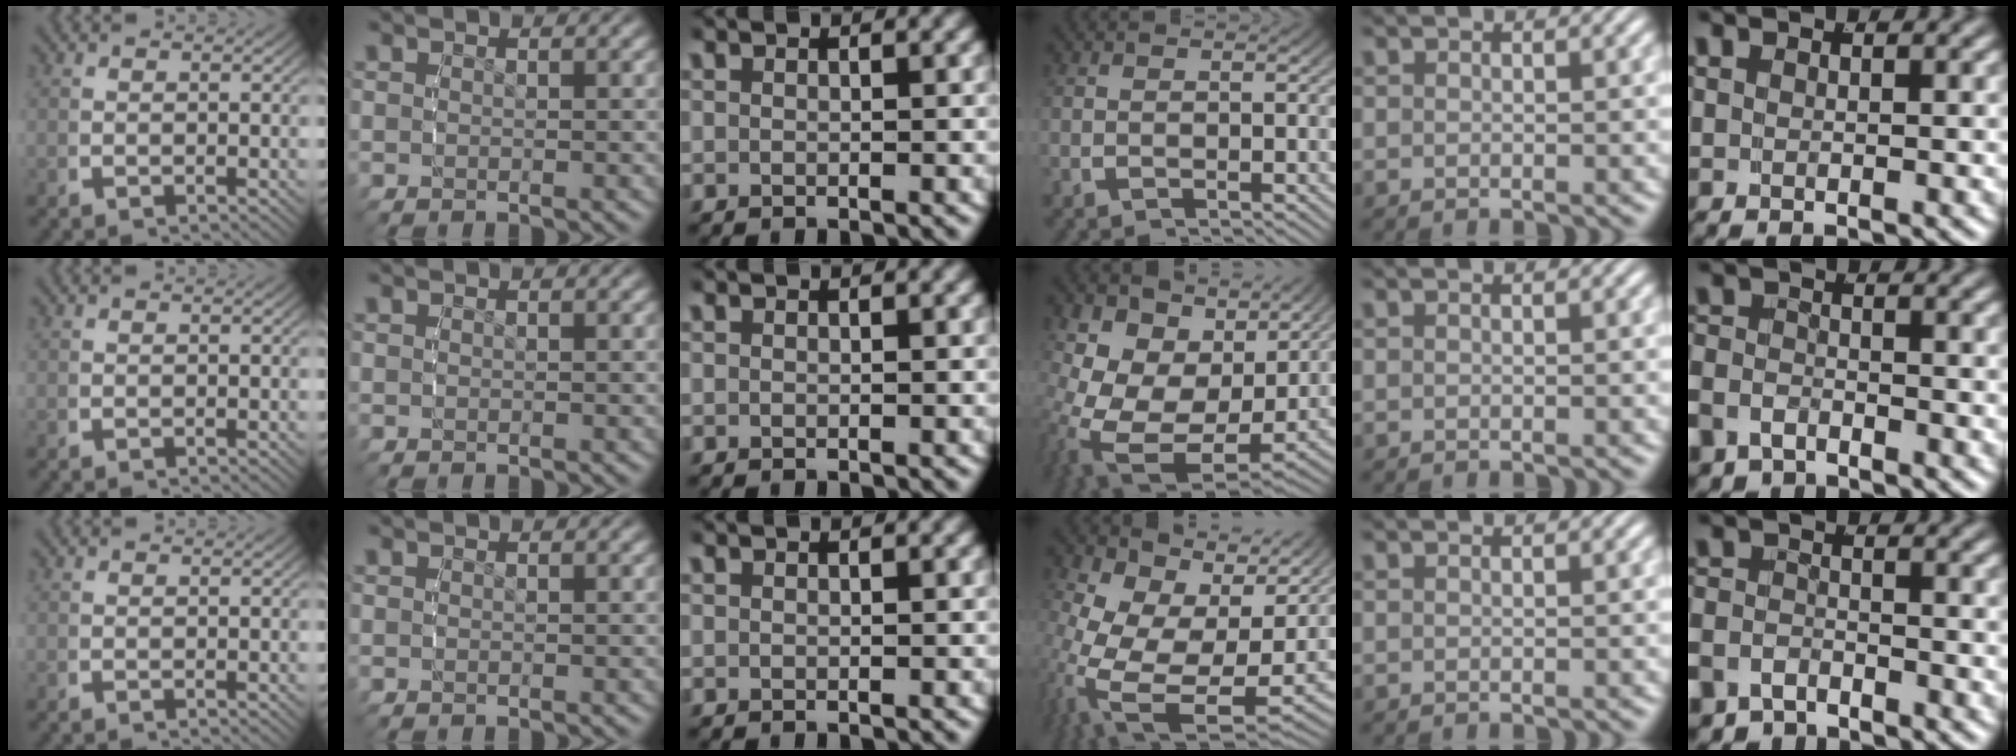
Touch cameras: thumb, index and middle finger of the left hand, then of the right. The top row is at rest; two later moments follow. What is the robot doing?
{"motion": "grasp_and_lifting", "object": "backpack"}